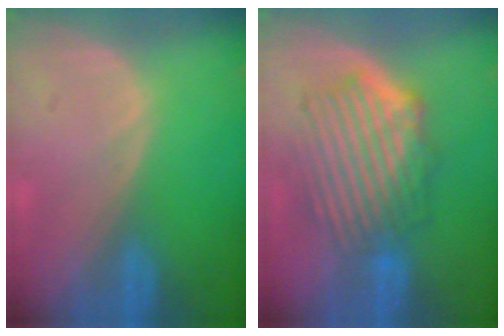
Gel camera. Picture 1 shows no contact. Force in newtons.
{"total": 9.1, "press": 8.2, "slide": 4.0}